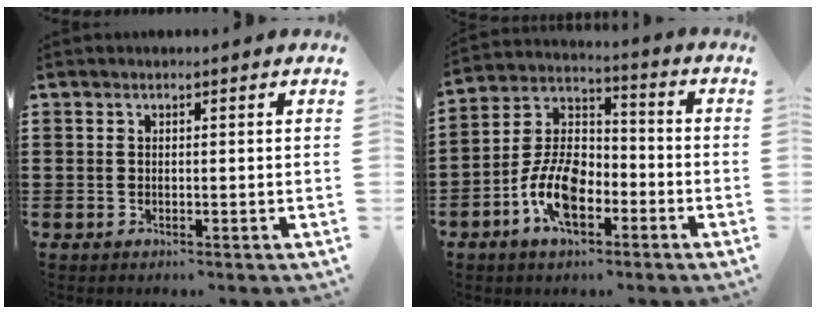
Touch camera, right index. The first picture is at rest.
{"total": 10.6, "force": [-4.6, 5.9, 7.5], "torque": [-0.176, 0.006, -0.089]}